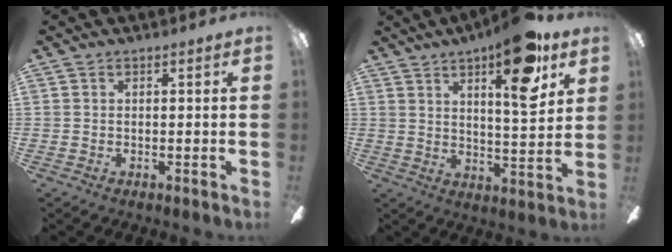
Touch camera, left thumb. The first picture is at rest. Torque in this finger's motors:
{"motor_torque": [0.37, -0.07, 0.02, -0.31, 0.13]}